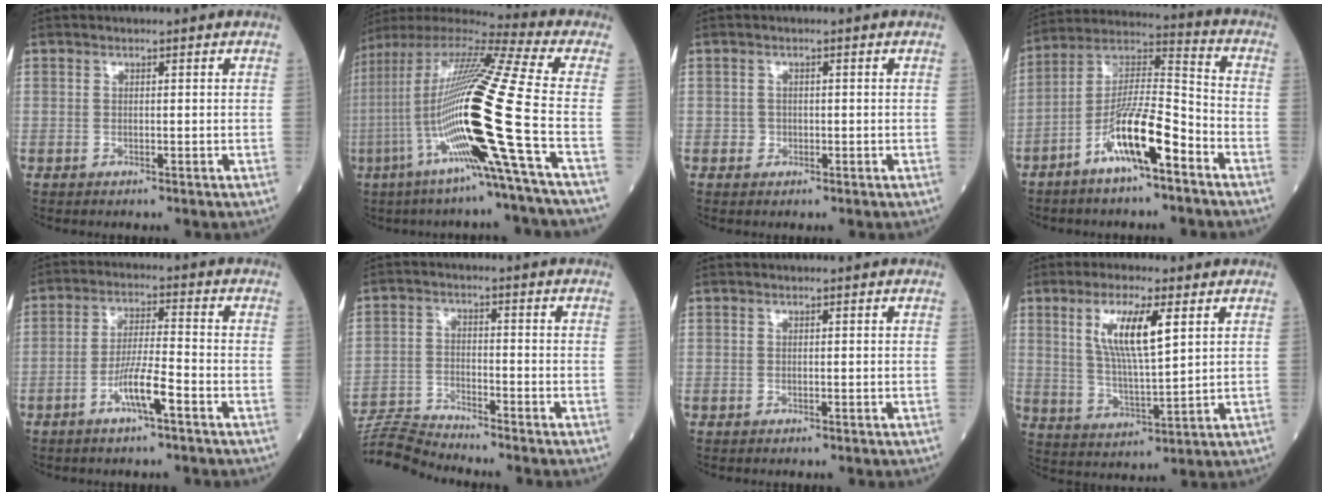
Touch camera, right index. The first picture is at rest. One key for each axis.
{"total": 23.8, "fx": -6.5, "fy": -1.8, "fz": 22.9, "tx": -0.449, "ty": -0.027, "tz": -0.142}
{"total": 1.0, "fx": -0.3, "fy": 1.0, "fz": 0.1, "tx": 0.003, "ty": 0.006, "tz": -0.007}
{"total": 12.7, "fx": -6.8, "fy": 1.8, "fz": 10.6, "tx": -0.200, "ty": 0.006, "tz": -0.125}
{"total": 6.1, "fx": -3.2, "fy": 0.2, "fz": 5.2, "tx": -0.102, "ty": 0.004, "tz": -0.060}
{"total": 6.3, "fx": -6.2, "fy": -1.3, "fz": -0.5, "tx": -0.003, "ty": -0.010, "tz": -0.119}
{"total": 0.0}
{"total": 9.7, "fx": 3.8, "fy": 1.6, "fz": 8.8, "tx": -0.172, "ty": 0.001, "tz": 0.074}